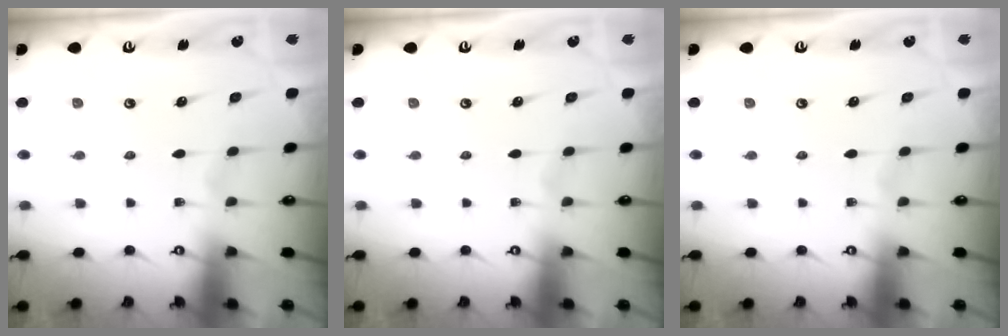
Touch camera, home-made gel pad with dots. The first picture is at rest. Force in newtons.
{"total": 0.0}
{"total": 0.0}